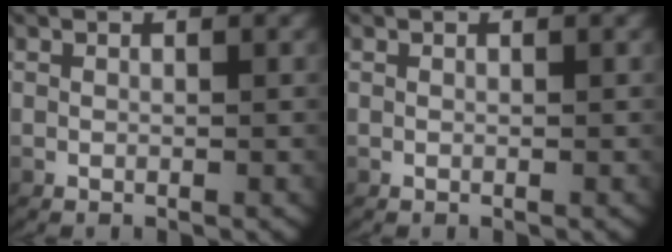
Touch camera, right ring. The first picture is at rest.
{"total": 0.0}